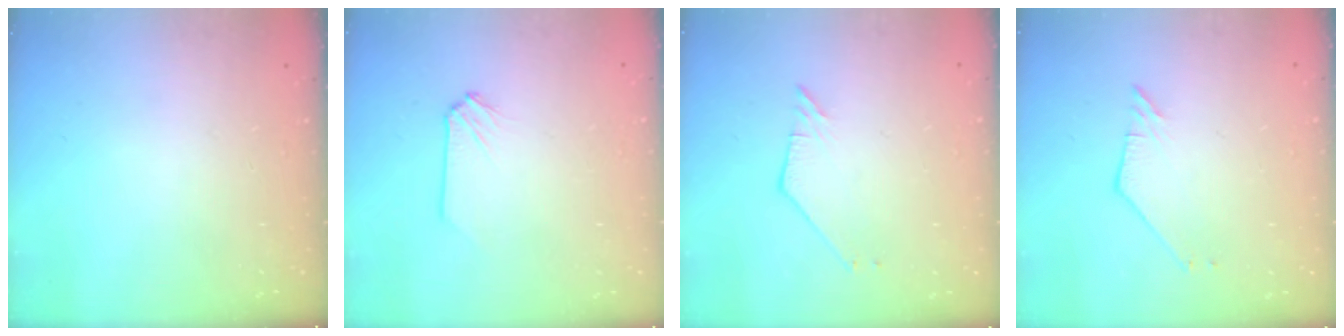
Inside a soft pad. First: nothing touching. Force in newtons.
{"total": 0.0}
{"total": 2.2, "press": 2.2, "slide": 0.1}
{"total": 2.2, "press": 2.2, "slide": 0.1}